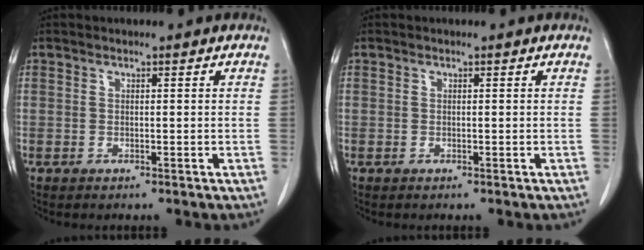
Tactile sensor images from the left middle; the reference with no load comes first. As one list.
[{"total": 0.0}]